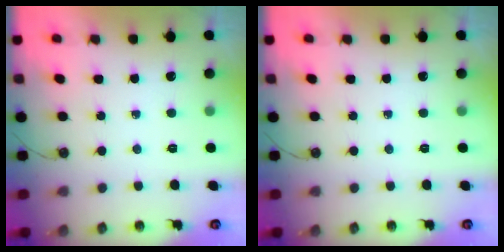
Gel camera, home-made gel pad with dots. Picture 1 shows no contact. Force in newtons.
{"total": 0.0}